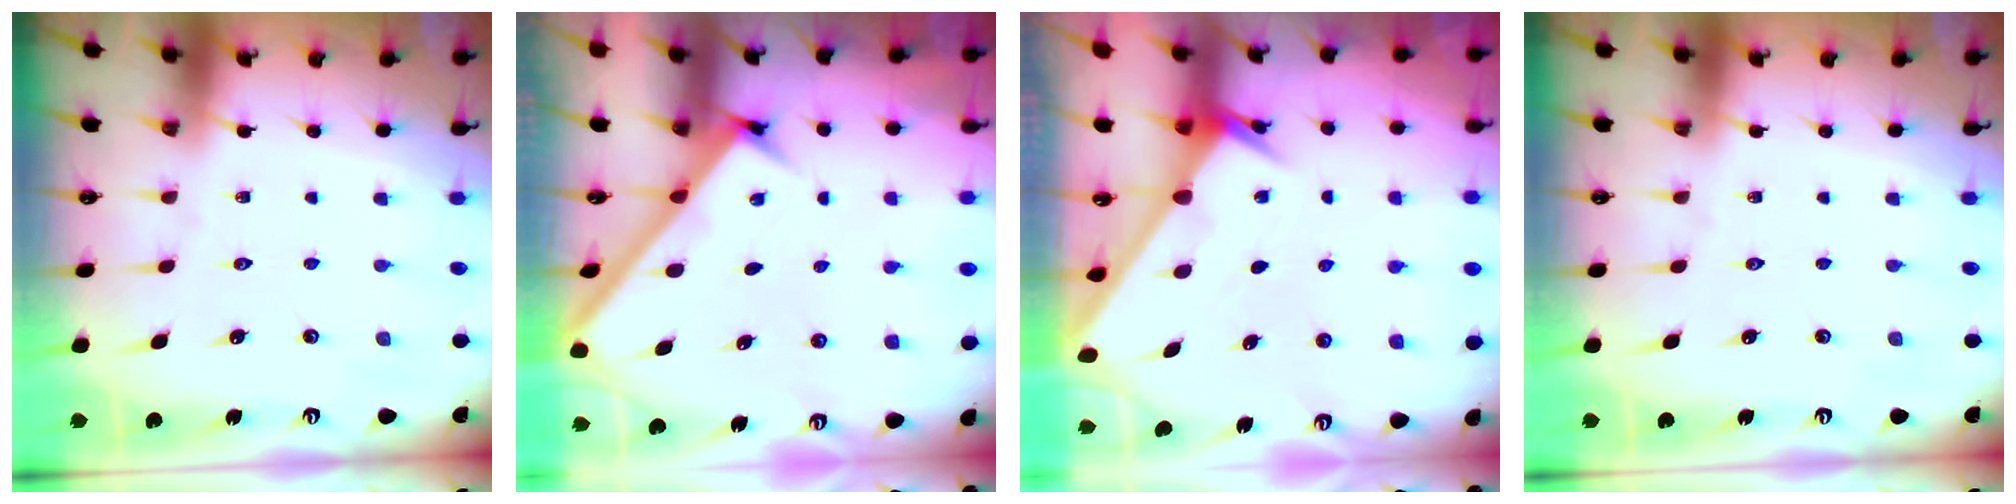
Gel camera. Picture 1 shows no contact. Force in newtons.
{"total": 2.5, "press": 2.5, "slide": 0.3}
{"total": 2.0, "press": 2.0, "slide": 0.1}
{"total": 0.0}